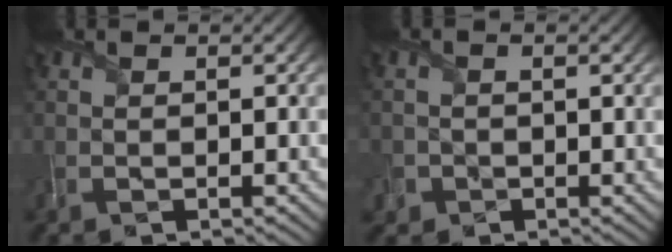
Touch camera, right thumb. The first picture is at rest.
{"total": 1.7, "force": [-0.9, 1.5, 0.2], "torque": [-0.005, -0.010, -0.017]}